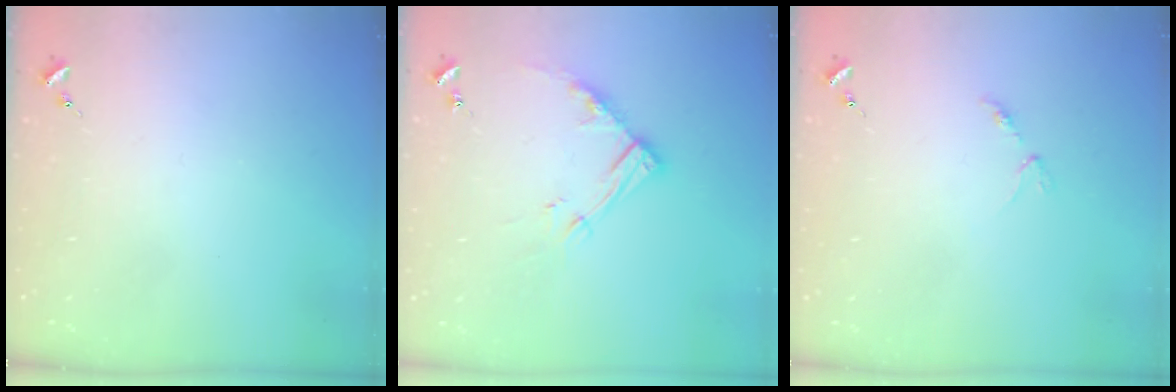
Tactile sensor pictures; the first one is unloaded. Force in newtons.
{"total": 13.1, "press": 13.0, "slide": 1.3}
{"total": 2.8, "press": 2.8, "slide": 0.5}